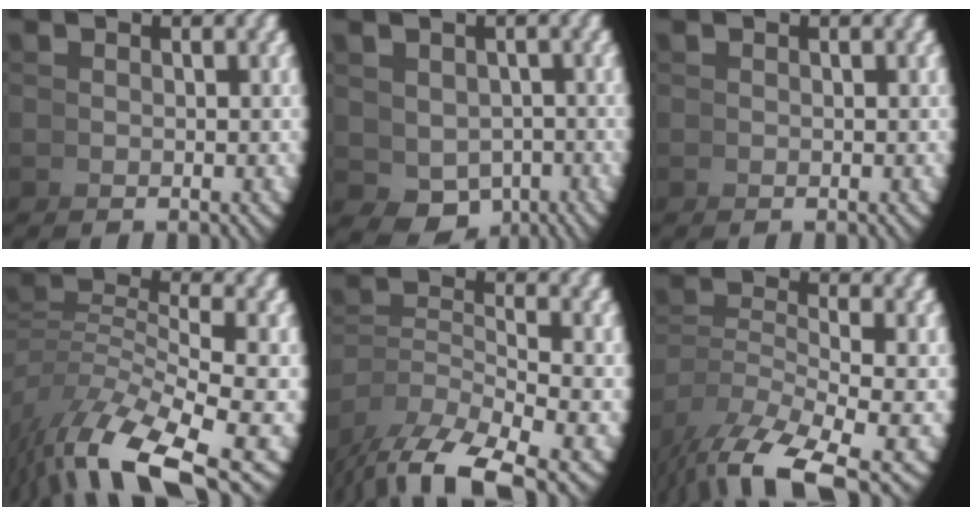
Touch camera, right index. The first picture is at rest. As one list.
[{"total": 4.4, "force": [-2.2, 3.3, 2.0], "torque": [-0.042, -0.038, -0.013]}, {"total": 0.0}, {"total": 6.7, "force": [-3.1, 2.4, 5.4], "torque": [-0.107, -0.032, -0.029]}, {"total": 5.4, "force": [-3.3, 2.6, 3.4], "torque": [-0.068, -0.023, -0.041]}, {"total": 6.6, "force": [-3.4, 3.0, 4.7], "torque": [-0.099, -0.038, -0.032]}]